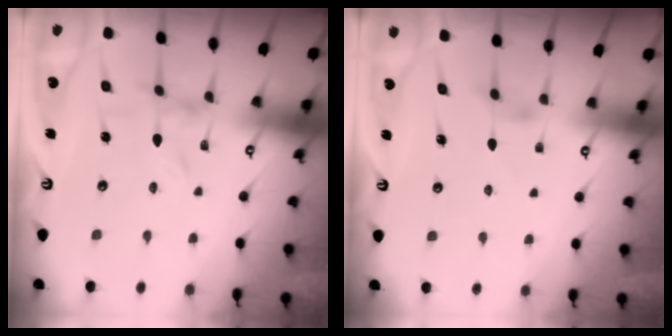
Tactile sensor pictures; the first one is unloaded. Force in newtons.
{"total": 1.3, "press": 1.2, "slide": 0.3}